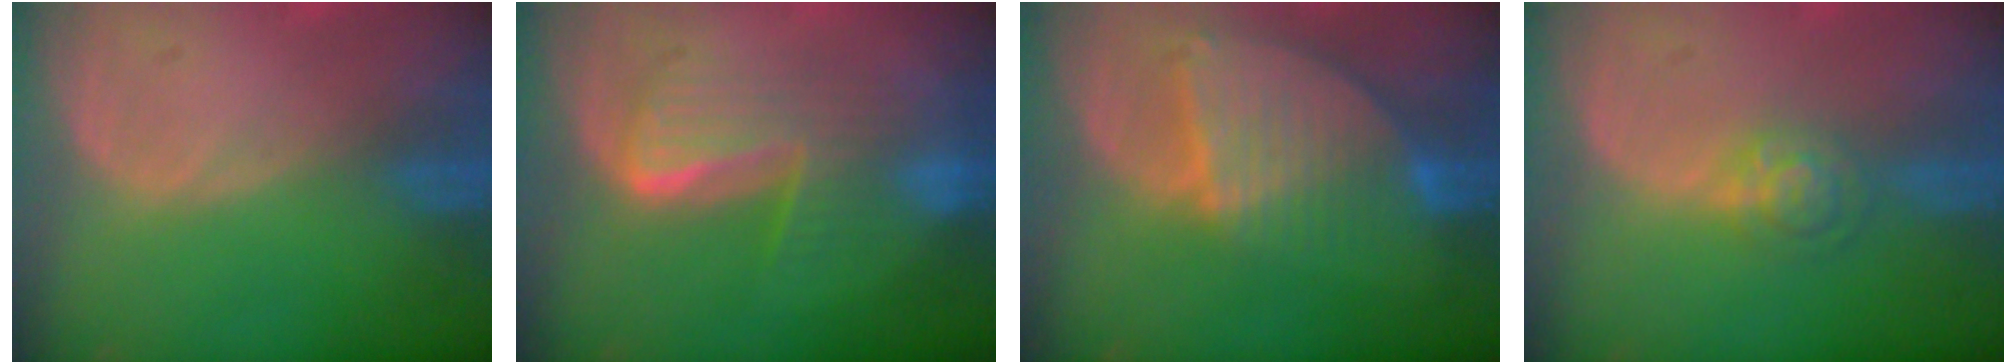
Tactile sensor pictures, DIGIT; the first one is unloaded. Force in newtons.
{"total": 6.8, "press": 6.8, "slide": 0.2}
{"total": 8.7, "press": 7.5, "slide": 4.4}
{"total": 4.0, "press": 3.7, "slide": 1.5}